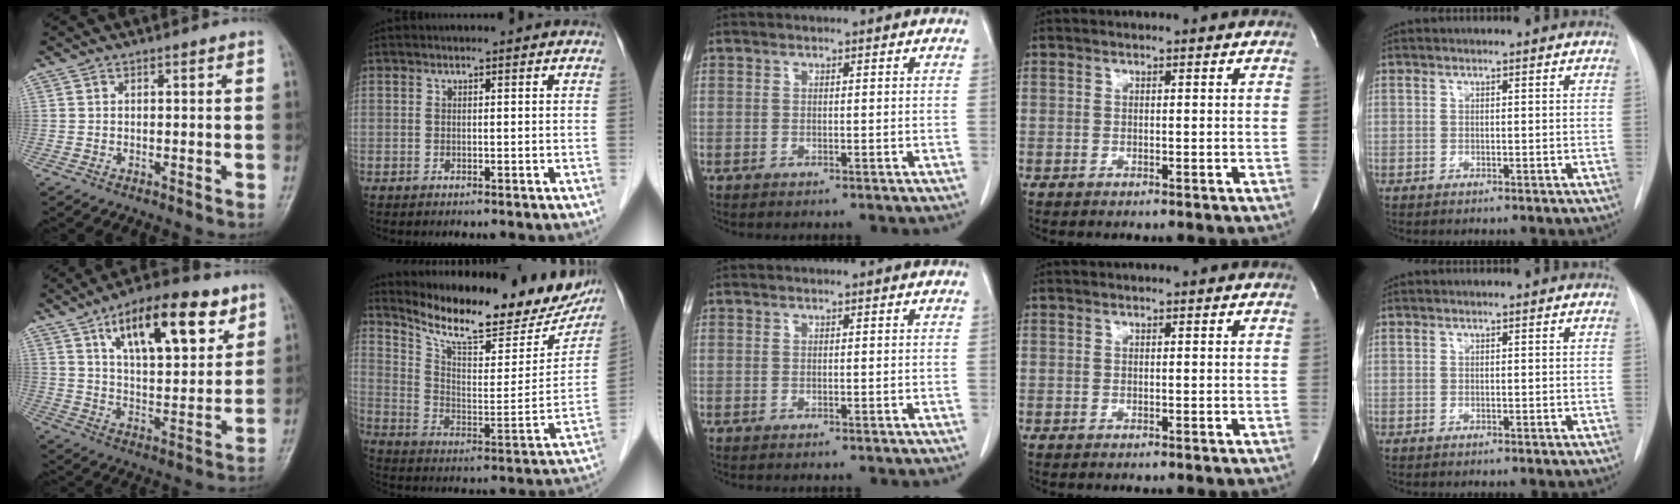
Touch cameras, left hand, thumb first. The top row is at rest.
{"thumb": {"total": 19.0, "force": [9.7, 7.9, 14.4], "torque": [-0.186, -0.032, 0.158]}, "index": {"total": 22.2, "force": [20.0, 4.9, 8.5], "torque": [-0.134, -0.047, 0.278]}}